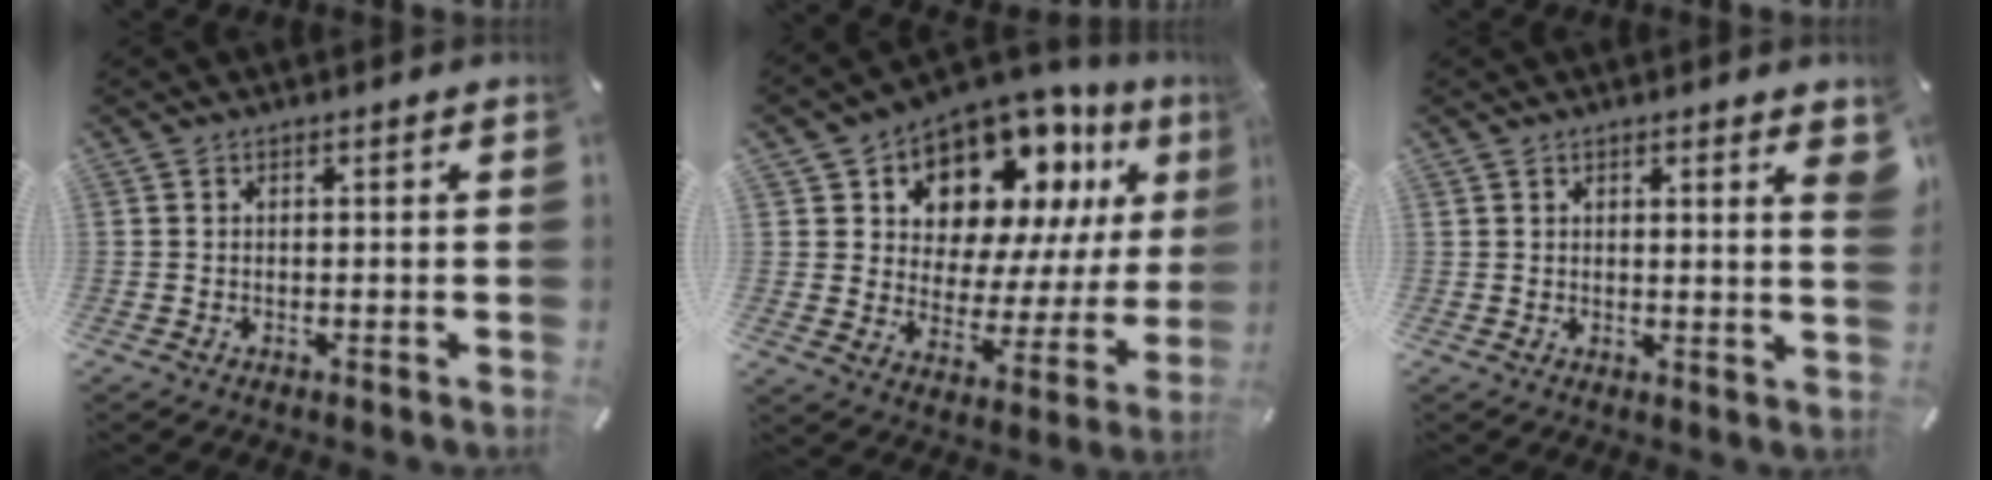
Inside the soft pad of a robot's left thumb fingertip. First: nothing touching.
{"total": 13.3, "force": [9.6, 8.1, 4.4], "torque": [-0.081, -0.086, 0.173]}
{"total": 3.1, "force": [1.9, 0.5, 2.3], "torque": [-0.027, -0.010, 0.029]}